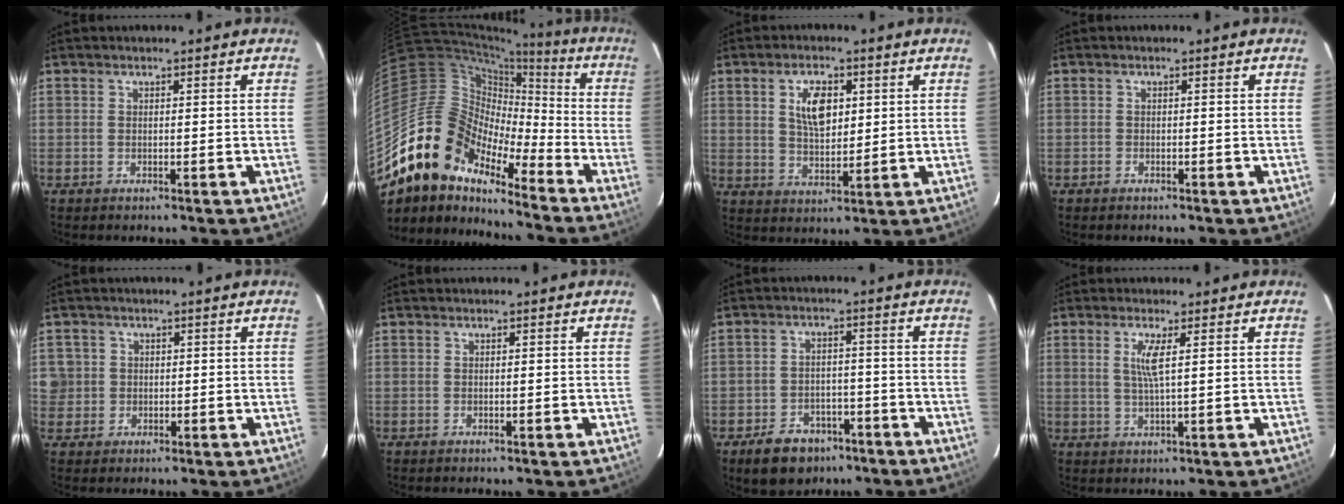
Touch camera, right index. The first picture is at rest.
{"total": 16.3, "force": [-12.9, 7.9, 5.9], "torque": [-0.106, 0.021, -0.254]}
{"total": 7.2, "force": [2.2, 3.7, 5.8], "torque": [-0.104, 0.006, 0.045]}
{"total": 0.6, "force": [-0.5, 0.3, 0.0], "torque": [-0.003, 0.002, -0.009]}
{"total": 4.0, "force": [0.2, 4.0, 0.3], "torque": [0.006, 0.021, 0.011]}
{"total": 0.0}
{"total": 9.5, "force": [-6.3, 6.1, 3.6], "torque": [-0.090, 0.017, -0.081]}
{"total": 3.6, "force": [1.0, -0.2, 3.4], "torque": [-0.068, -0.005, 0.020]}